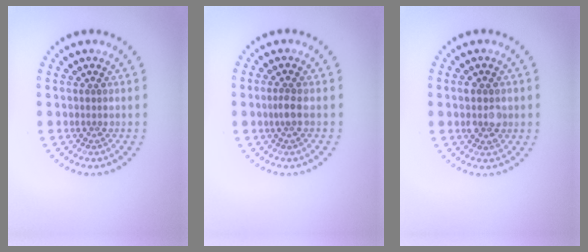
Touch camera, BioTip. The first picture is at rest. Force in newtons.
{"total": 1.5, "press": 1.1, "slide": 1.0}
{"total": 2.5, "press": 2.5, "slide": 0.2}